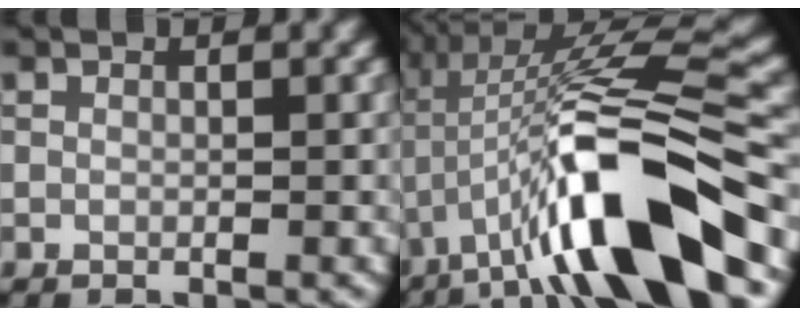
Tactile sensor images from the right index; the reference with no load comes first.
{"total": 13.0, "force": [-4.8, 2.7, 11.7], "torque": [-0.206, 0.017, -0.082]}